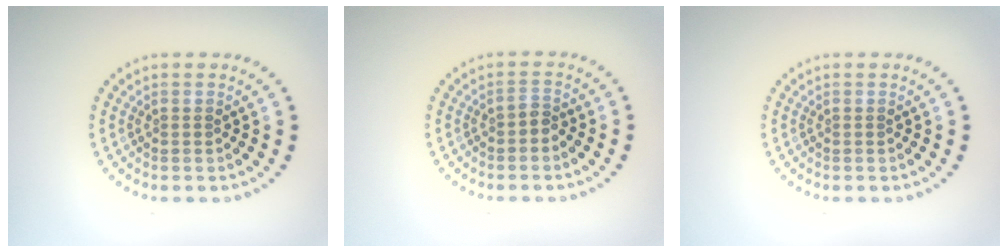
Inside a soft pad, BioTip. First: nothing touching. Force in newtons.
{"total": 1.0, "press": 0.8, "slide": 0.6}
{"total": 0.0}